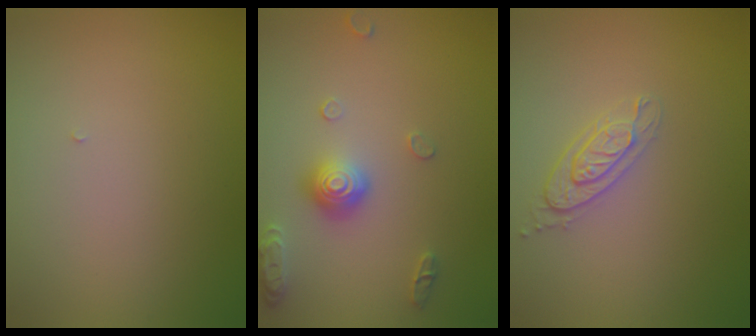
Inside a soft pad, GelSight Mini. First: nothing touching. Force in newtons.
{"total": 3.0, "press": 2.9, "slide": 0.7}
{"total": 2.0, "press": 1.9, "slide": 0.4}